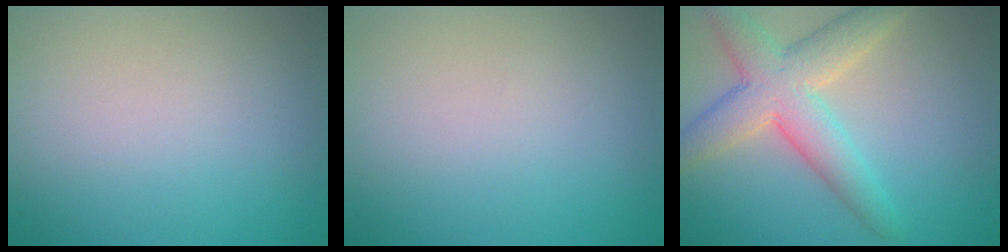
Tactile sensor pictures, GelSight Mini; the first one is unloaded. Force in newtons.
{"total": 0.0}
{"total": 6.2, "press": 6.2, "slide": 0.2}